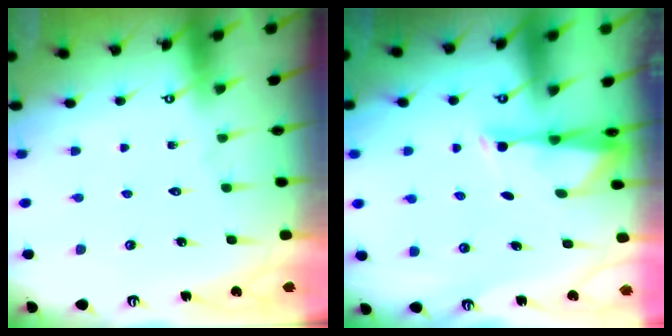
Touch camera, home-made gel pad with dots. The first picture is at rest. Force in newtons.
{"total": 2.9, "press": 2.9, "slide": 0.6}